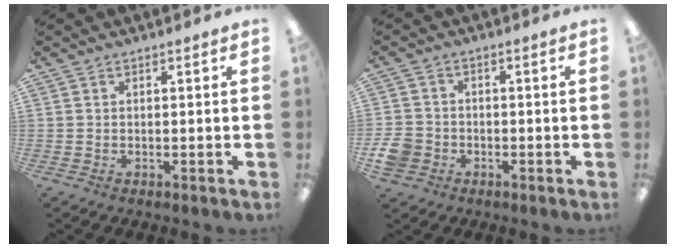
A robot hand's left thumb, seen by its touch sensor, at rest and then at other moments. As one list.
[{"total": 5.6, "force": [-2.0, 4.7, 2.3], "torque": [-0.057, 0.013, -0.036]}]